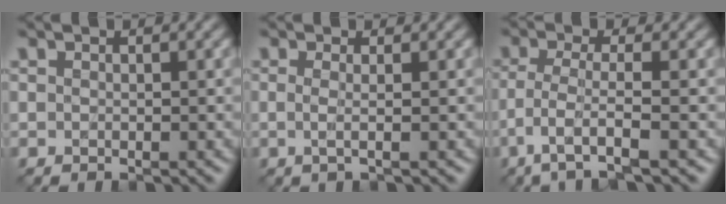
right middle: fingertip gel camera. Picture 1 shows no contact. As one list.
[{"total": 1.7, "force": [-0.1, 0.5, 1.6], "torque": [-0.026, -0.004, -0.008]}, {"total": 3.8, "force": [-1.7, 0.5, 3.4], "torque": [-0.066, -0.003, -0.039]}]